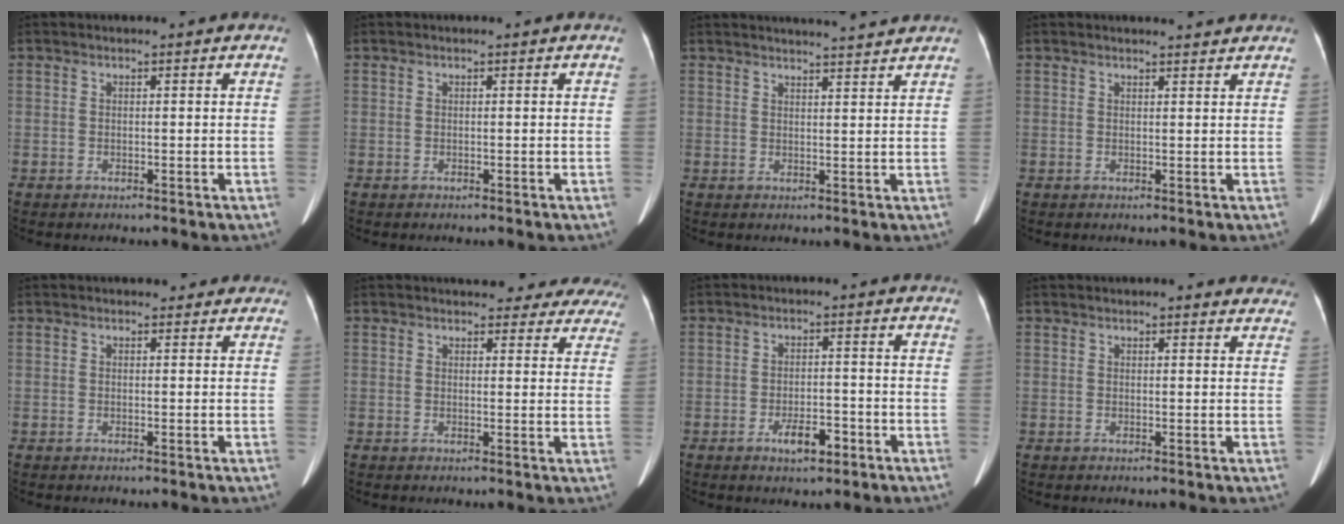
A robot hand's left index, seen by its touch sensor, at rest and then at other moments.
{"total": 0.0}
{"total": 7.3, "force": [7.1, -0.3, 2.0], "torque": [-0.029, 0.010, 0.081]}
{"total": 2.6, "force": [2.6, 0.2, 0.3], "torque": [-0.010, 0.003, 0.028]}
{"total": 2.1, "force": [1.7, 1.3, 0.3], "torque": [0.008, 0.004, 0.010]}
{"total": 15.5, "force": [14.3, 4.9, 3.4], "torque": [-0.007, -0.018, 0.139]}
{"total": 4.2, "force": [-2.3, 1.5, 3.1], "torque": [-0.058, -0.001, -0.033]}
{"total": 5.3, "force": [4.9, 1.6, 1.5], "torque": [0.007, 0.006, 0.039]}